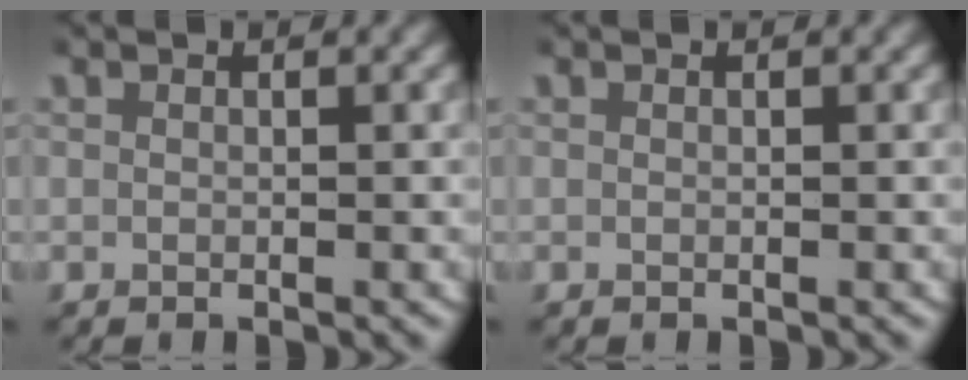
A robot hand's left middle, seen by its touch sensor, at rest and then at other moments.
{"total": 0.0}